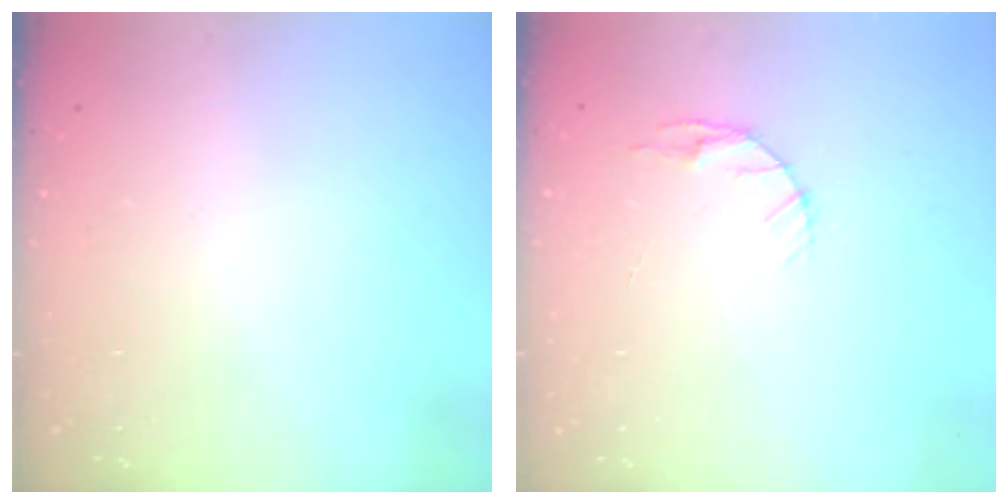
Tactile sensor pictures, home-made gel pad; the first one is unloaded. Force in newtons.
{"total": 5.0, "press": 4.9, "slide": 0.6}